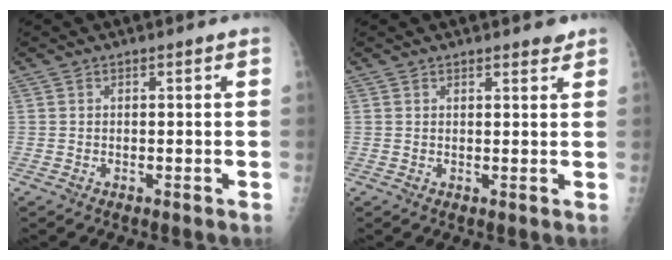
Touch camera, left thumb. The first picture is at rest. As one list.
[{"total": 2.5, "force": [2.2, 0.7, 1.0], "torque": [-0.001, -0.010, 0.027]}]